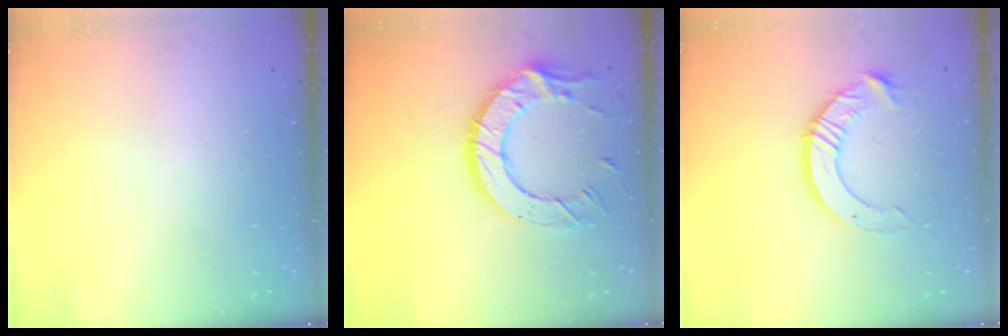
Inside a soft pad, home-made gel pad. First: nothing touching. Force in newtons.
{"total": 15.9, "press": 15.9, "slide": 1.0}
{"total": 10.1, "press": 10.1, "slide": 0.9}